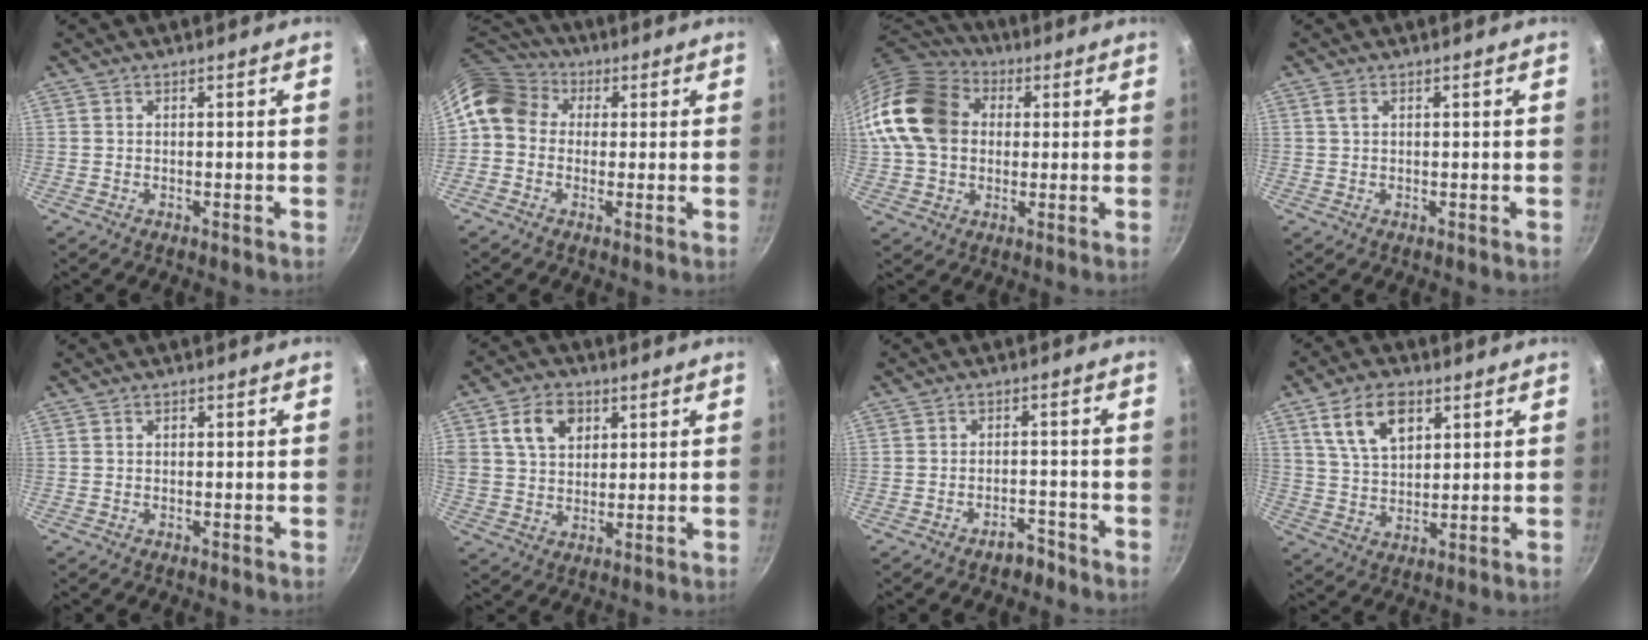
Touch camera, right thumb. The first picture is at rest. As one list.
[{"total": 10.9, "force": [2.3, 9.0, 5.7], "torque": [-0.085, 0.021, 0.018]}, {"total": 18.1, "force": [2.6, 14.1, 11.1], "torque": [-0.196, 0.032, 0.036]}, {"total": 1.0, "force": [0.5, 0.5, 0.8], "torque": [-0.018, 0.002, 0.009]}, {"total": 0.7, "force": [0.1, 0.6, 0.4], "torque": [-0.005, 0.004, 0.001]}, {"total": 9.8, "force": [3.7, 7.2, 5.6], "torque": [-0.078, -0.003, 0.062]}, {"total": 3.3, "force": [-2.6, 1.5, 1.2], "torque": [-0.002, 0.032, -0.031]}, {"total": 10.5, "force": [4.8, 6.0, 7.2], "torque": [-0.112, -0.013, 0.091]}]